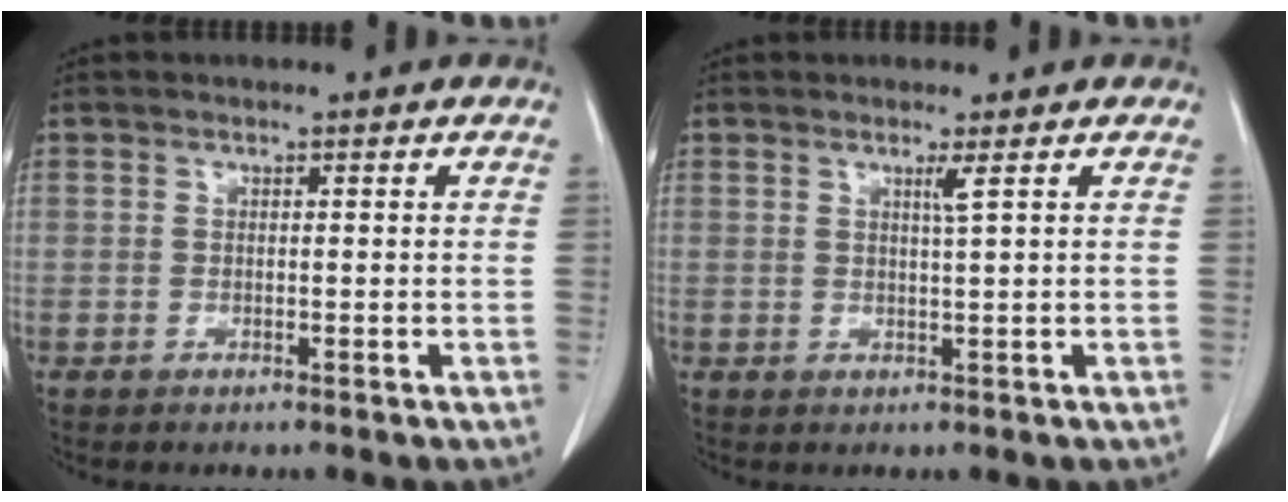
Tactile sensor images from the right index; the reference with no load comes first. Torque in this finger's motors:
{"motor_torque": [0.02, 0.03, 0.02, 0.00]}